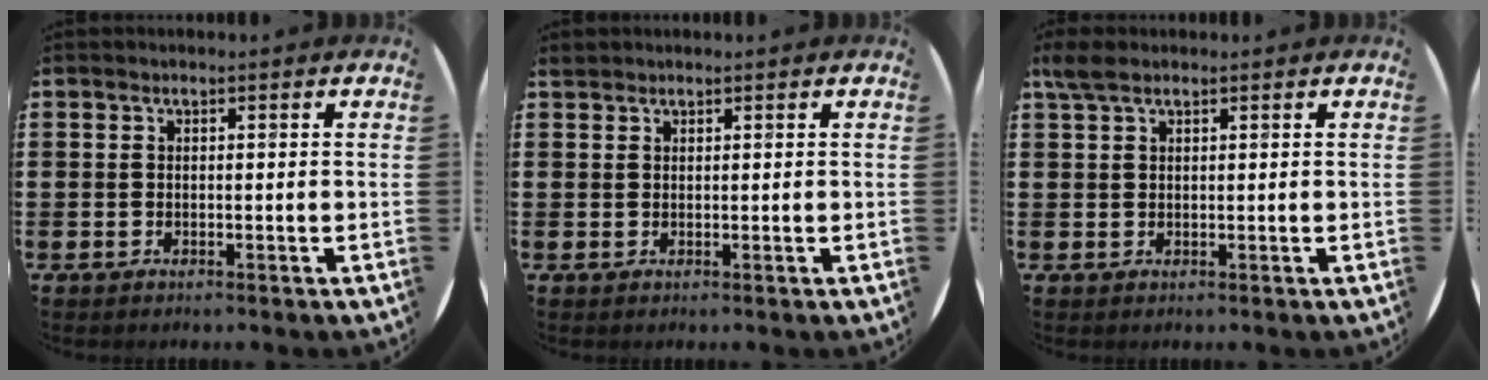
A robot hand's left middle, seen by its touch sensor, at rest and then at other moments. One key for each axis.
{"total": 0.8, "fx": 0.7, "fy": 0.1, "fz": -0.2, "tx": 0.003, "ty": 0.003, "tz": 0.014}
{"total": 2.1, "fx": 1.6, "fy": 0.7, "fz": 1.1, "tx": -0.024, "ty": 0.005, "tz": 0.029}